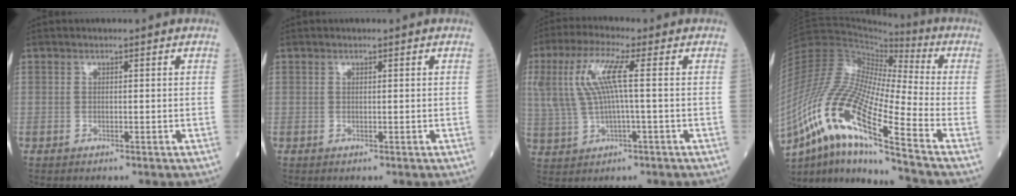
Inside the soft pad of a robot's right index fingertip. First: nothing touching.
{"total": 0.0}
{"total": 9.0, "force": [1.8, 1.2, 8.7], "torque": [-0.206, 0.022, 0.039]}
{"total": 20.6, "force": [-11.5, 1.7, 17.0], "torque": [-0.378, -0.031, -0.216]}